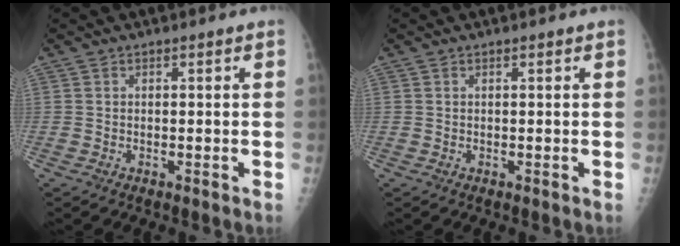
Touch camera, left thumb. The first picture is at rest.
{"total": 0.0}